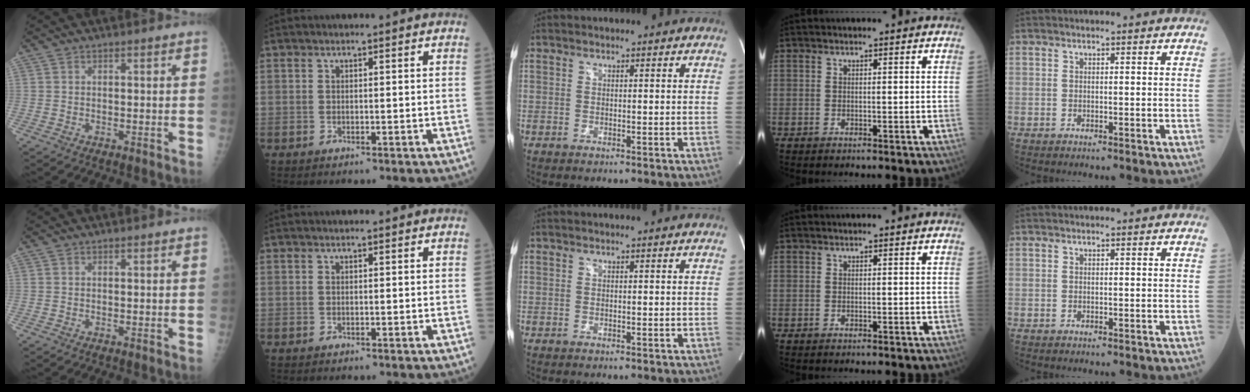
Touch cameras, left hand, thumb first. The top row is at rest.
{}